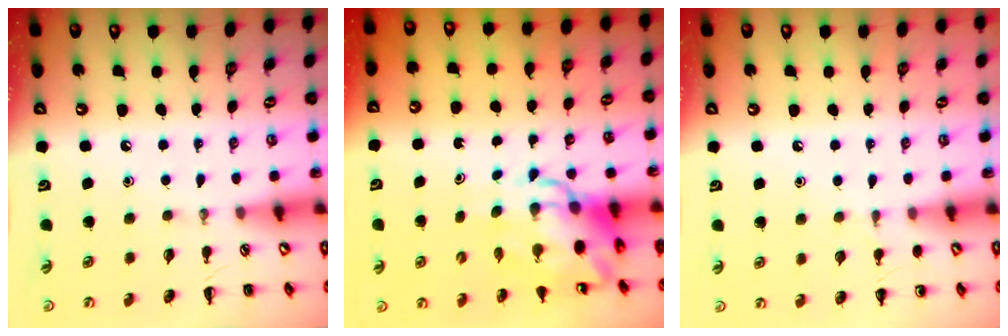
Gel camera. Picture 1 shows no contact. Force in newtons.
{"total": 10.1, "press": 9.7, "slide": 2.7}
{"total": 5.0, "press": 4.8, "slide": 1.5}